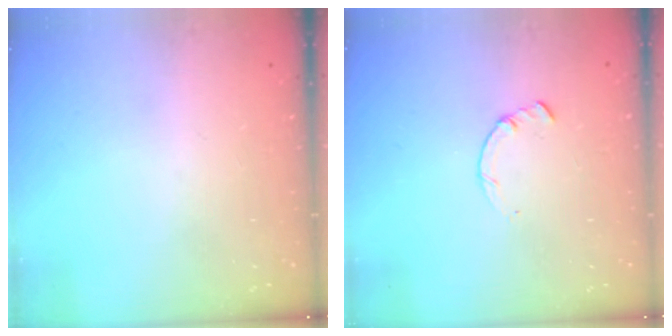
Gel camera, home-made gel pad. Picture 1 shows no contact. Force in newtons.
{"total": 0.7, "press": 0.6, "slide": 0.2}